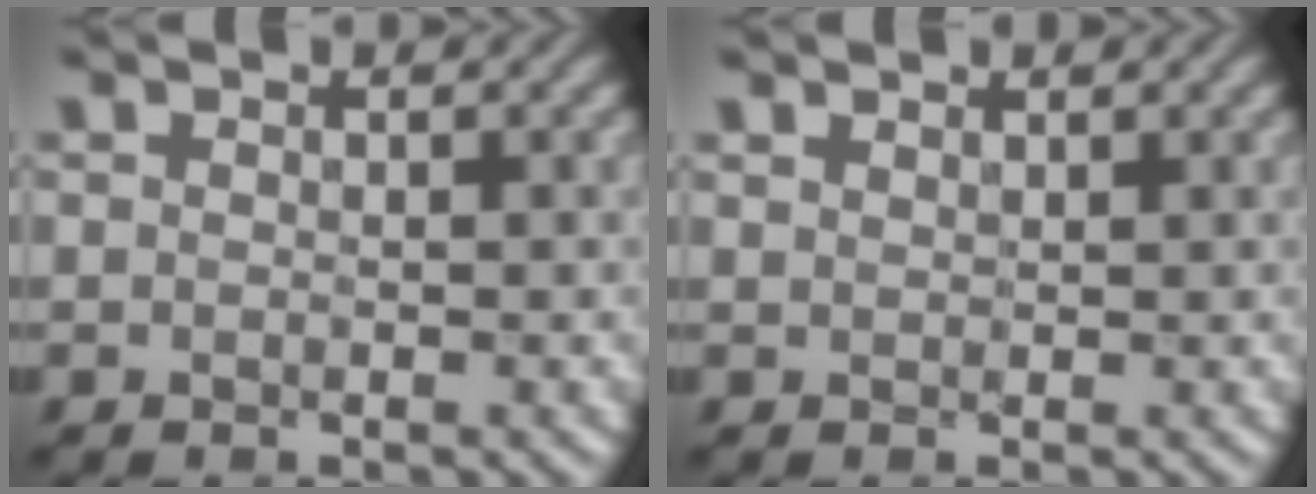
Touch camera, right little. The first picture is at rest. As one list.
[{"total": 1.7, "force": [1.4, 0.7, 0.6], "torque": [-0.017, 0.000, 0.024]}]